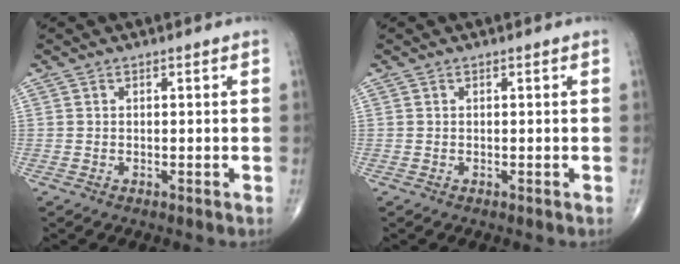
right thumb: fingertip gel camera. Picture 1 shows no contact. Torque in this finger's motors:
{"motor_torque": [0.00, 0.00, 0.03, 0.03, 0.03]}